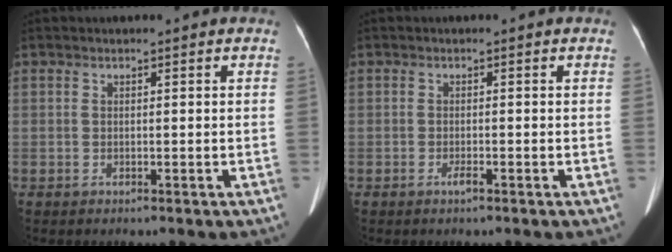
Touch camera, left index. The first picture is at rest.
{"total": 0.9, "force": [-0.6, 0.0, 0.7], "torque": [-0.016, -0.001, -0.009]}